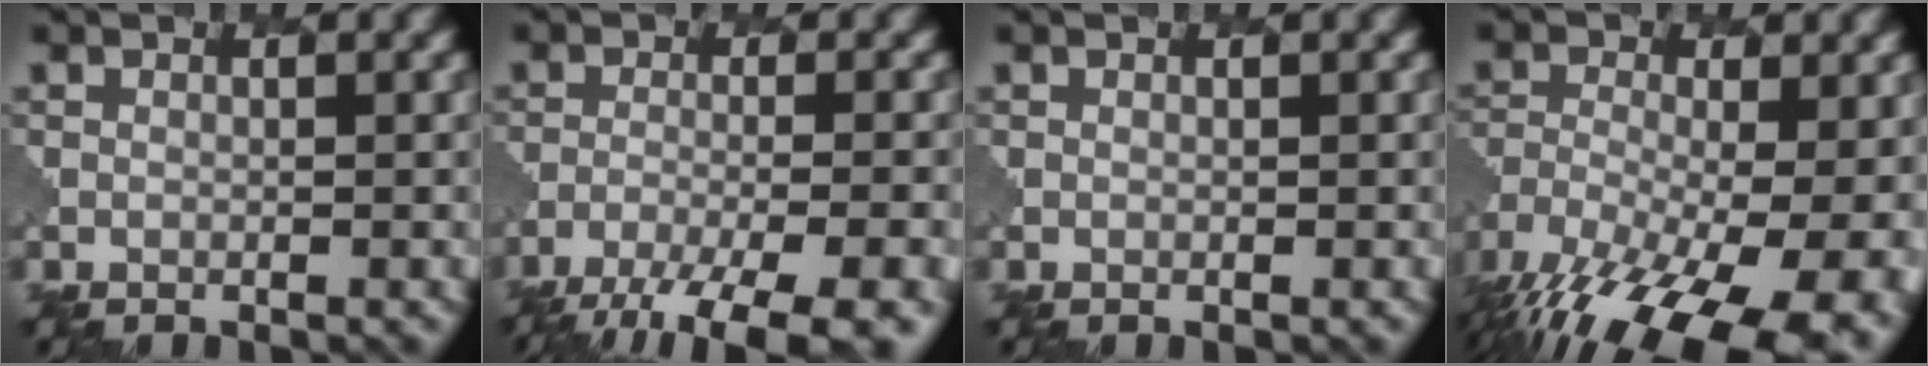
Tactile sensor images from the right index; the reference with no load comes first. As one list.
[{"total": 9.0, "force": [-7.0, 1.7, 5.4], "torque": [-0.107, -0.025, -0.102]}, {"total": 0.0}, {"total": 16.7, "force": [-10.3, 7.1, 11.0], "torque": [-0.207, -0.036, -0.134]}]